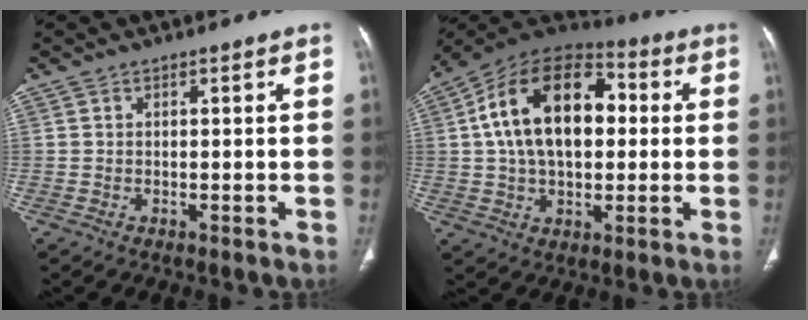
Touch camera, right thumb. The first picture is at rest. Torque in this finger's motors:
{"motor_torque": [0.37, 3.92, 1.79, 0.53, 0.60]}